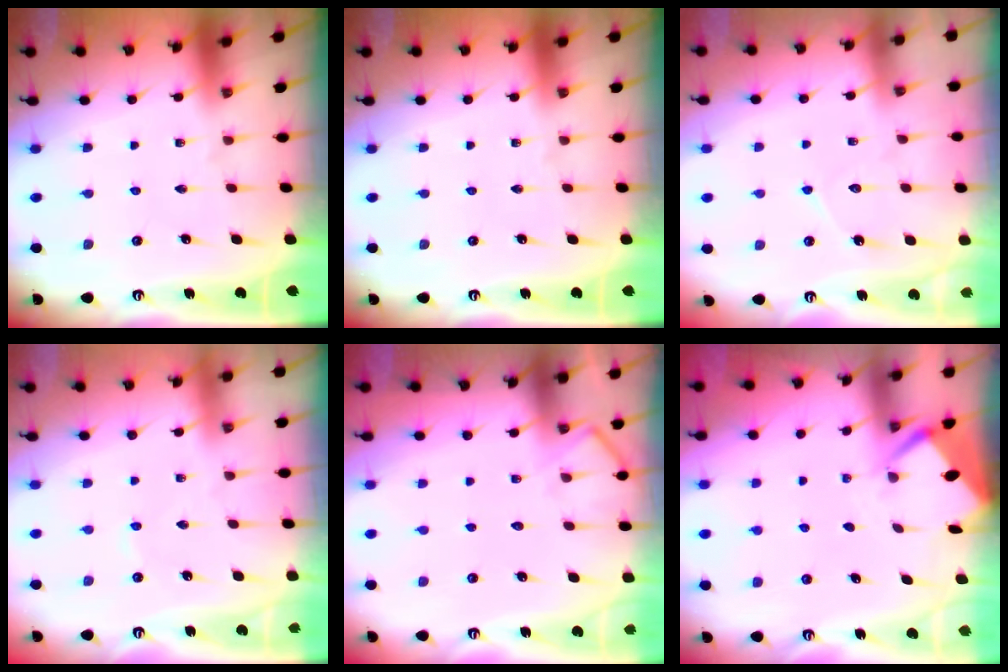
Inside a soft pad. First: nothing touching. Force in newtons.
{"total": 0.0}
{"total": 7.3, "press": 7.3, "slide": 0.5}
{"total": 1.5, "press": 1.4, "slide": 0.2}
{"total": 7.6, "press": 7.5, "slide": 1.0}
{"total": 2.9, "press": 2.8, "slide": 0.4}